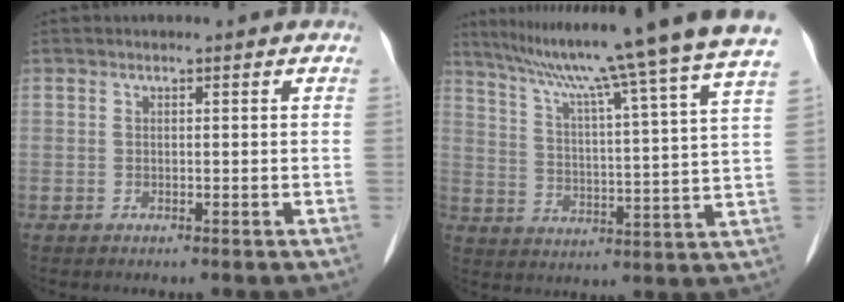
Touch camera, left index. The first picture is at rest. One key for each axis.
{"total": 23.5, "fx": 20.0, "fy": -2.6, "fz": 12.0, "tx": -0.192, "ty": -0.042, "tz": 0.269}